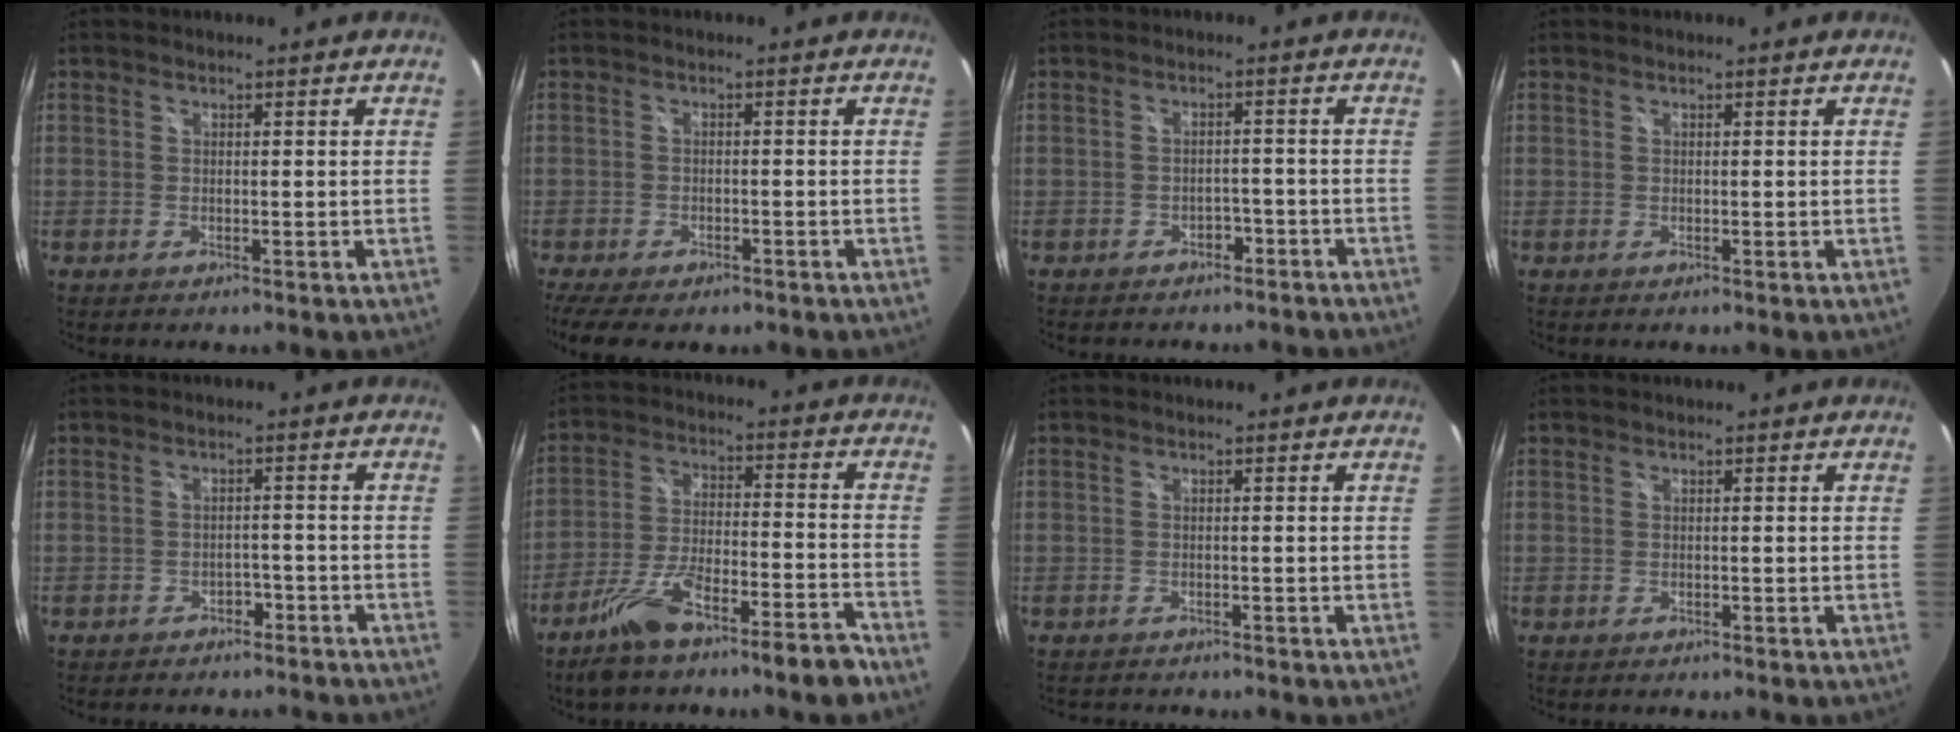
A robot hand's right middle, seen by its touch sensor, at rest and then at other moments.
{"total": 9.8, "force": [-7.2, 3.7, 5.4], "torque": [-0.125, -0.036, -0.117]}
{"total": 6.5, "force": [-5.3, 3.3, 1.8], "torque": [-0.036, 0.008, -0.061]}
{"total": 0.0}
{"total": 7.3, "force": [-6.2, 3.3, 2.1], "torque": [-0.045, 0.006, -0.076]}
{"total": 13.2, "force": [-10.2, 2.1, 8.1], "torque": [-0.152, 0.003, -0.166]}
{"total": 2.9, "force": [-2.7, 0.8, 0.7], "torque": [-0.017, -0.011, -0.040]}
{"total": 0.8, "force": [-0.7, 0.3, 0.2], "torque": [-0.006, 0.001, -0.009]}